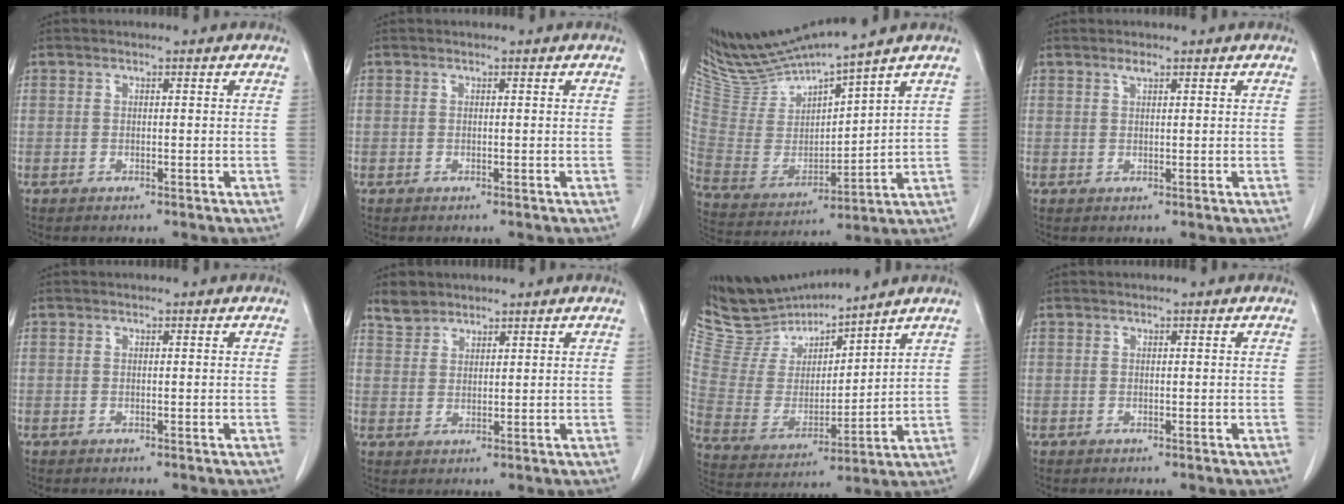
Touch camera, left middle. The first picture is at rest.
{"total": 0.0}
{"total": 13.6, "force": [12.6, -0.4, 5.2], "torque": [-0.106, -0.015, 0.254]}
{"total": 1.0, "force": [0.7, 0.2, 0.7], "torque": [-0.017, -0.001, 0.013]}
{"total": 0.0}
{"total": 3.2, "force": [2.9, 1.4, 0.2], "torque": [-0.006, 0.009, 0.055]}
{"total": 11.4, "force": [11.2, 1.5, 1.1], "torque": [-0.040, -0.003, 0.239]}
{"total": 0.0}